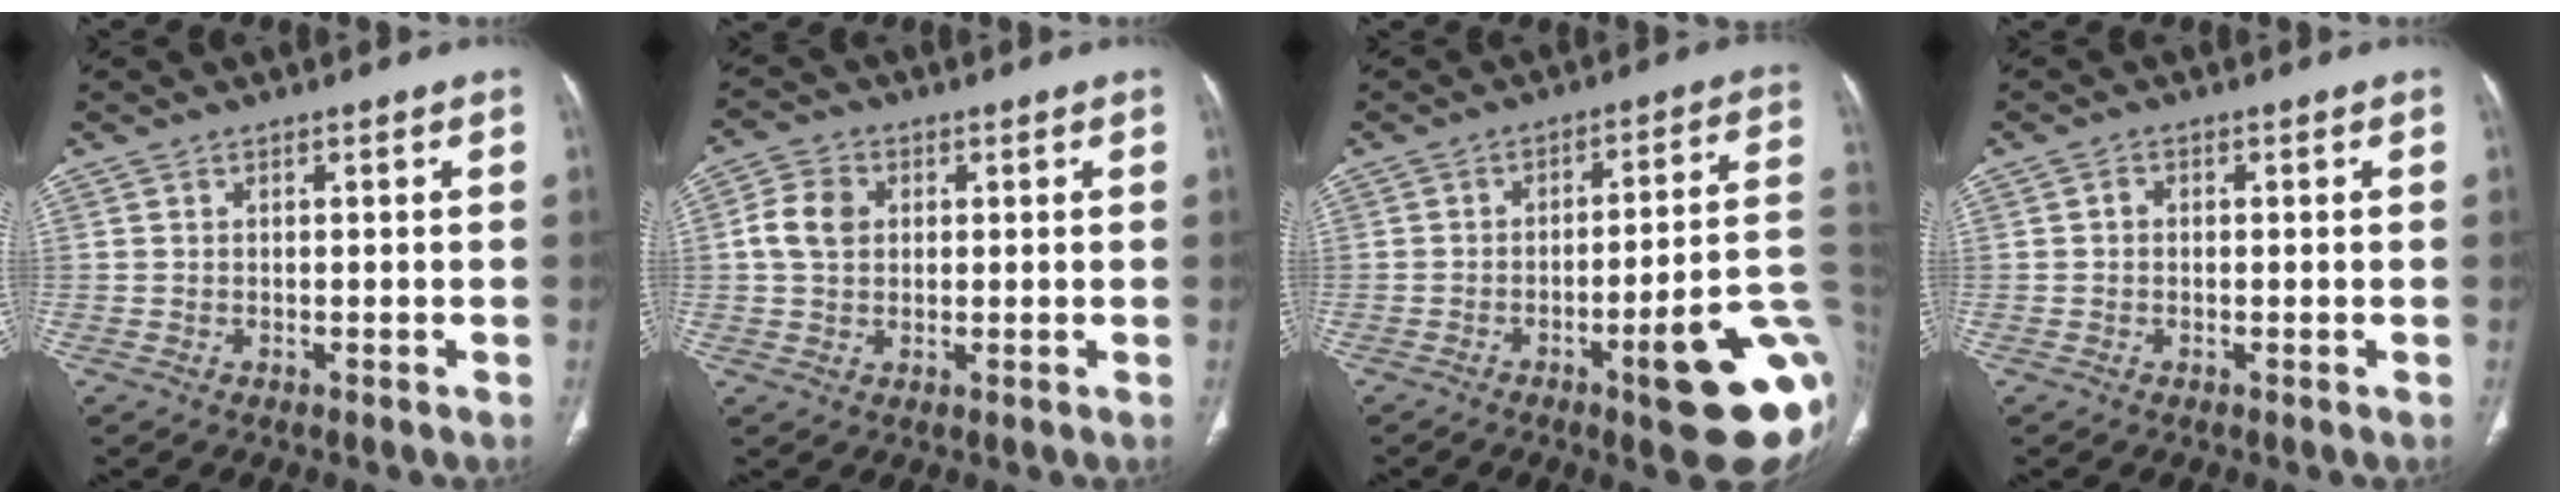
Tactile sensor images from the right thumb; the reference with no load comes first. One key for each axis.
{"total": 6.0, "fx": 0.9, "fy": 4.6, "fz": 3.6, "tx": -0.069, "ty": 0.009, "tz": 0.014}
{"total": 19.9, "fx": -7.0, "fy": 3.9, "fz": 18.2, "tx": -0.165, "ty": 0.035, "tz": -0.085}
{"total": 1.2, "fx": 0.0, "fy": 1.0, "fz": 0.7, "tx": -0.009, "ty": 0.006, "tz": 0.000}